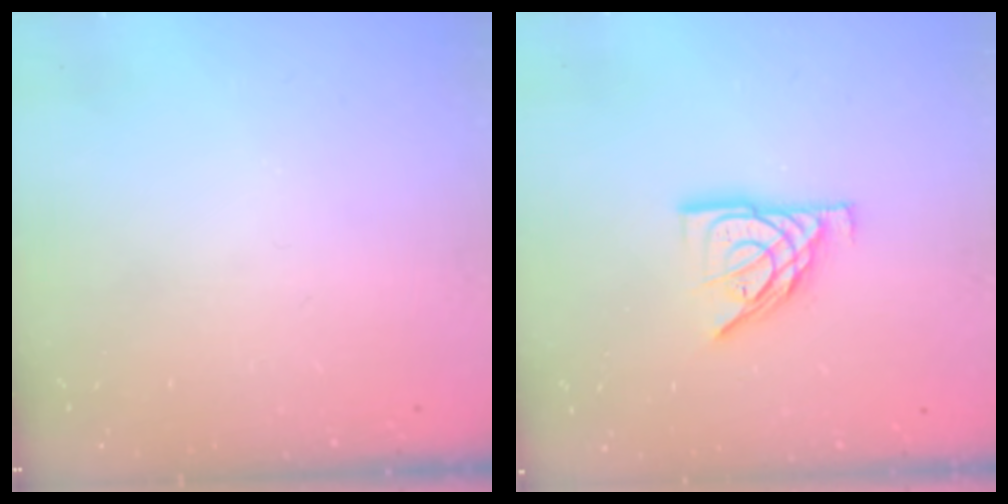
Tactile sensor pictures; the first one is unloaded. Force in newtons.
{"total": 10.7, "press": 10.6, "slide": 1.2}